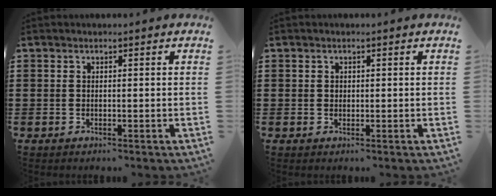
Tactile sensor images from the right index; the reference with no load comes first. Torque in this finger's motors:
{"motor_torque": [0.27, -0.15, 0.15, 0.04]}